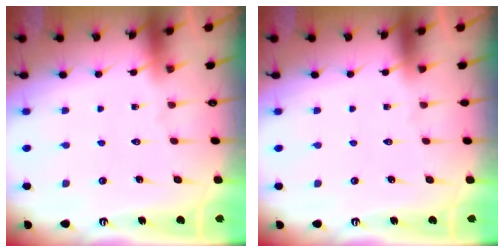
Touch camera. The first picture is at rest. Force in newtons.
{"total": 0.0}